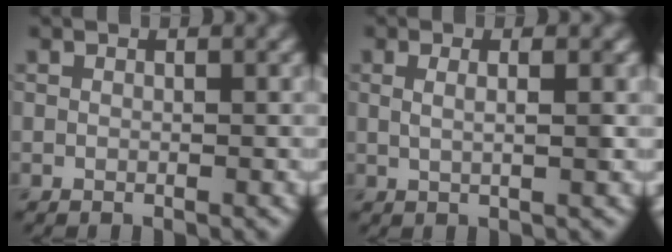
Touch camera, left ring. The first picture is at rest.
{"total": 2.8, "force": [0.8, 1.1, 2.4], "torque": [-0.017, 0.002, -0.004]}